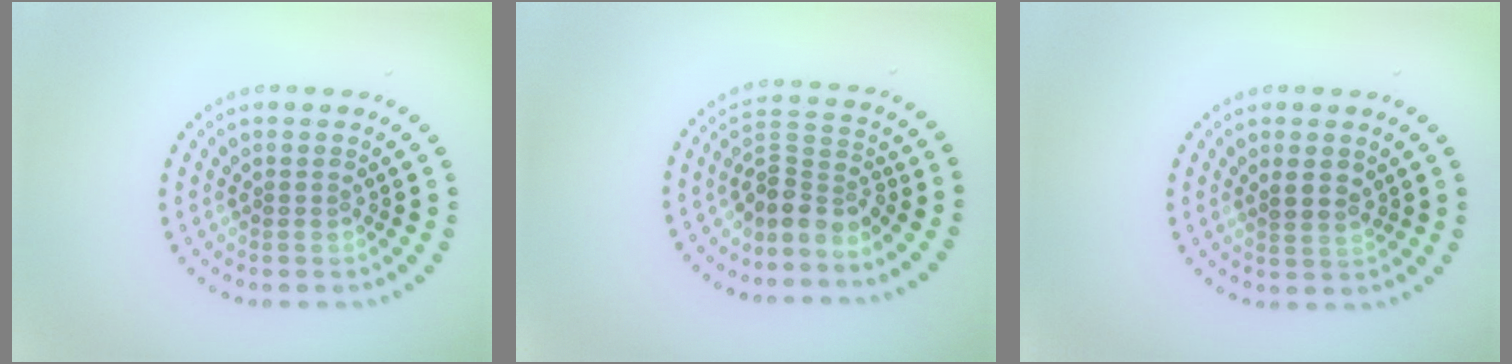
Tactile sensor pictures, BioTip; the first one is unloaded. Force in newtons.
{"total": 3.3, "press": 2.3, "slide": 2.3}
{"total": 1.4, "press": 1.2, "slide": 0.6}